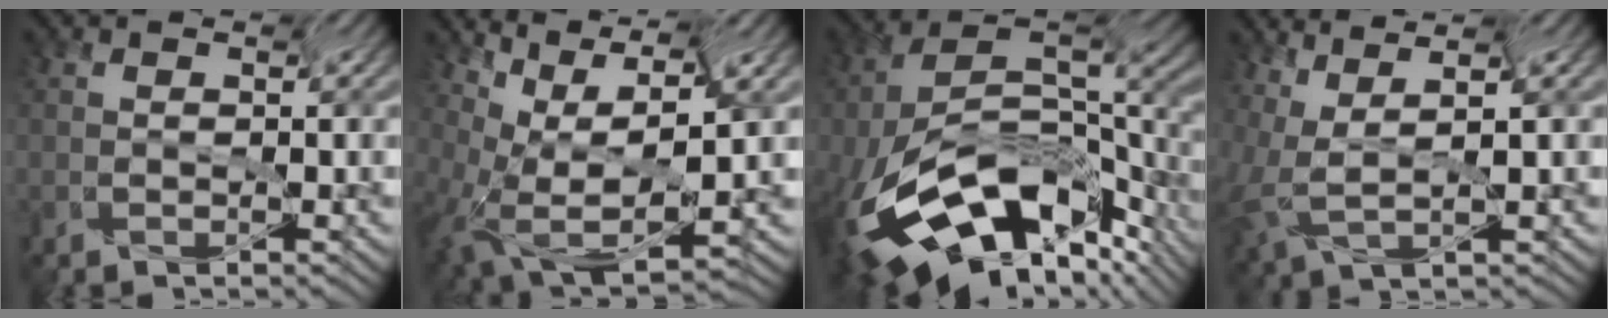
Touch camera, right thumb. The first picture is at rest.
{"total": 7.3, "force": [1.2, 3.7, 6.2], "torque": [-0.138, 0.004, 0.039]}
{"total": 17.8, "force": [-13.2, 6.1, 10.2], "torque": [-0.225, -0.009, -0.215]}
{"total": 5.3, "force": [2.6, 2.8, 3.6], "torque": [-0.125, 0.027, 0.056]}